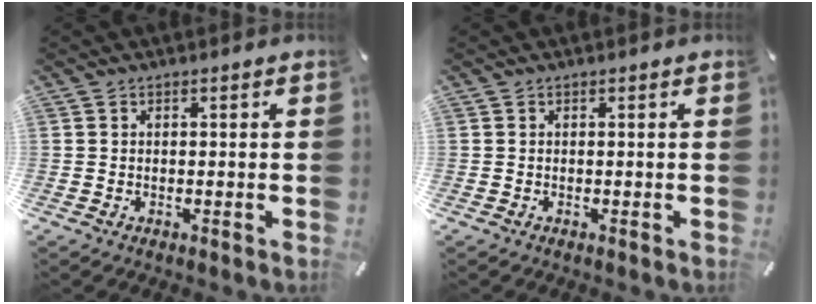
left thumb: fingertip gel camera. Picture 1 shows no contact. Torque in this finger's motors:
{"motor_torque": [0.00, 0.00, 0.02, 0.02, 0.00]}